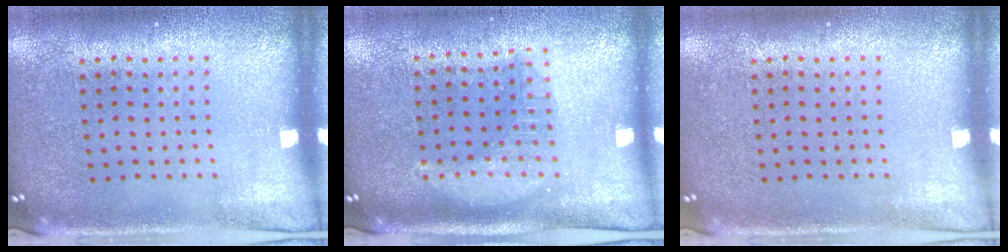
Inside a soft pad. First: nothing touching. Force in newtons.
{"total": 1.6, "press": 1.4, "slide": 0.7}
{"total": 0.0}